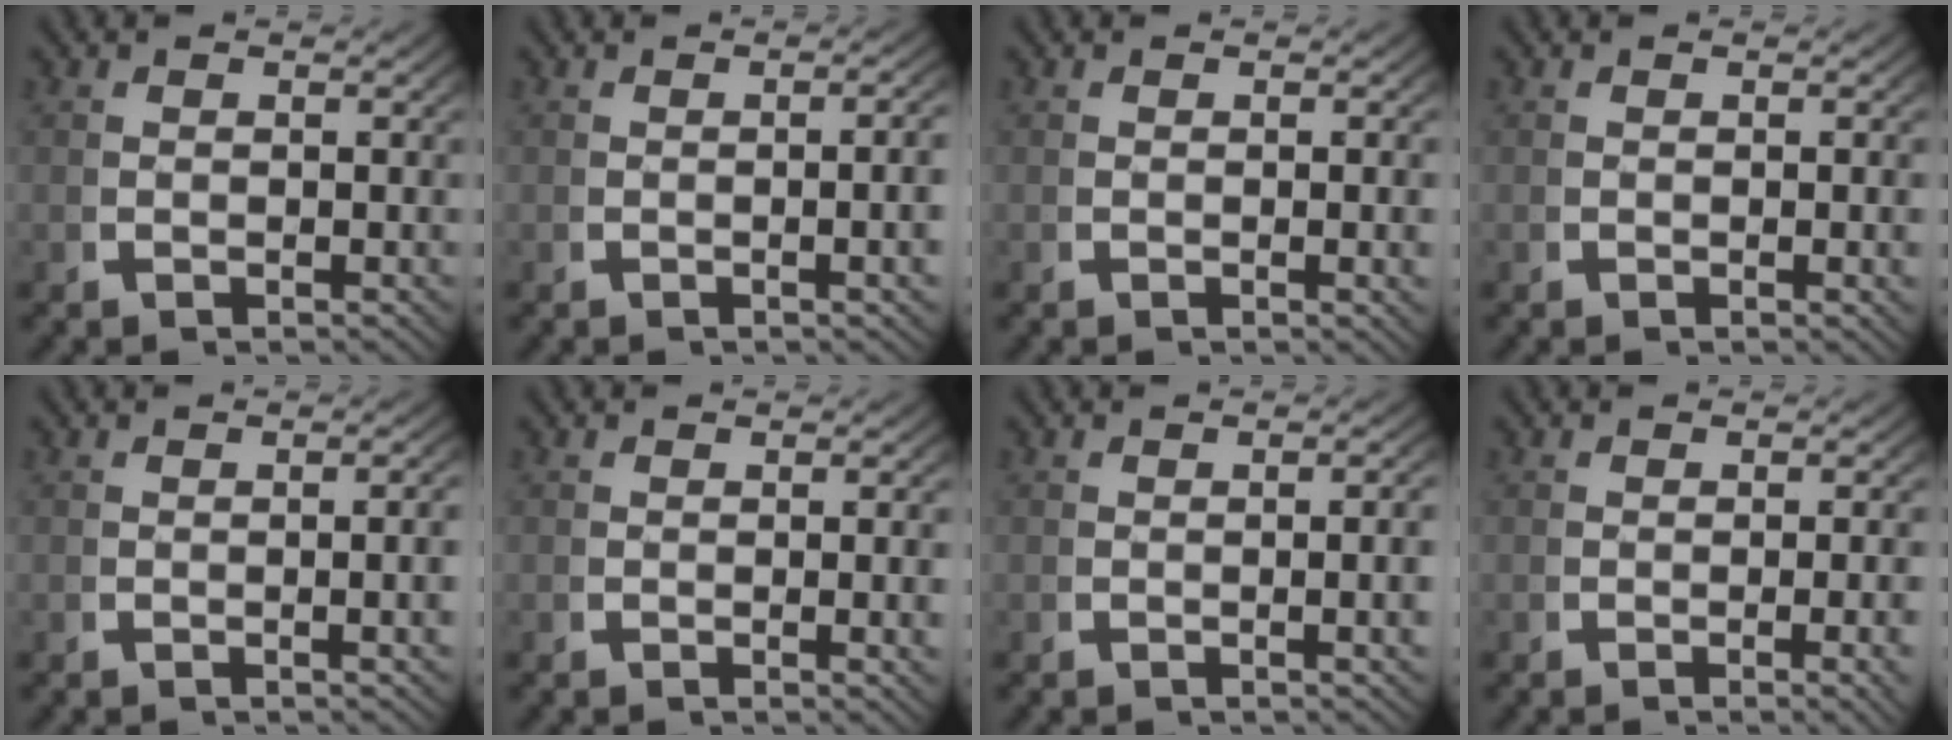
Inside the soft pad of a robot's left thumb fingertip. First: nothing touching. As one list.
[{"total": 3.0, "force": [-0.3, 0.8, 2.9], "torque": [-0.031, 0.005, -0.010]}, {"total": 1.2, "force": [-0.1, 0.1, 1.1], "torque": [-0.015, -0.002, -0.002]}, {"total": 0.8, "force": [0.0, 0.1, 0.8], "torque": [-0.013, -0.002, -0.001]}, {"total": 2.3, "force": [-0.3, 0.6, 2.2], "torque": [-0.026, 0.001, -0.006]}, {"total": 1.6, "force": [-0.1, 0.2, 1.5], "torque": [-0.019, -0.002, -0.003]}, {"total": 2.6, "force": [-0.3, 0.6, 2.5], "torque": [-0.027, 0.003, -0.008]}, {"total": 2.3, "force": [-0.6, 0.3, 2.2], "torque": [-0.029, 0.000, -0.011]}]